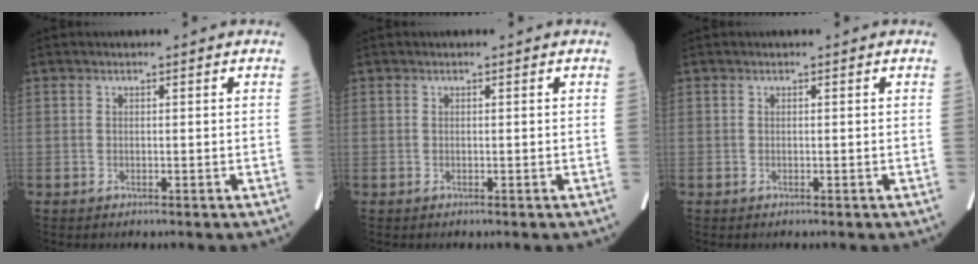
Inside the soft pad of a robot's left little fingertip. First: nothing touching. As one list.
[{"total": 0.0}, {"total": 0.0}]